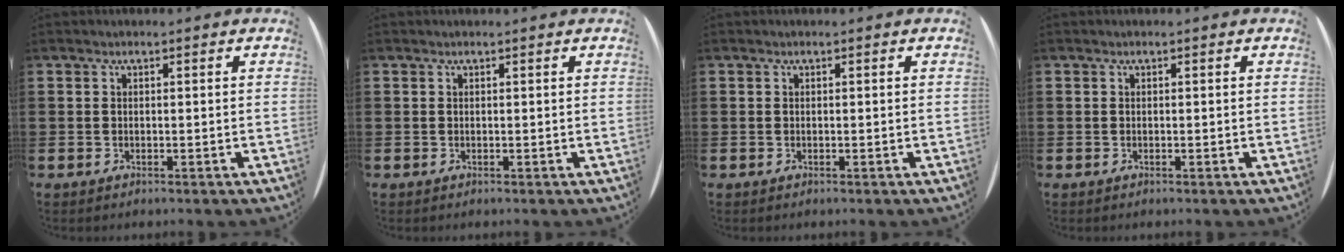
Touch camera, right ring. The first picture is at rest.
{"total": 0.0}
{"total": 0.0}
{"total": 0.0}